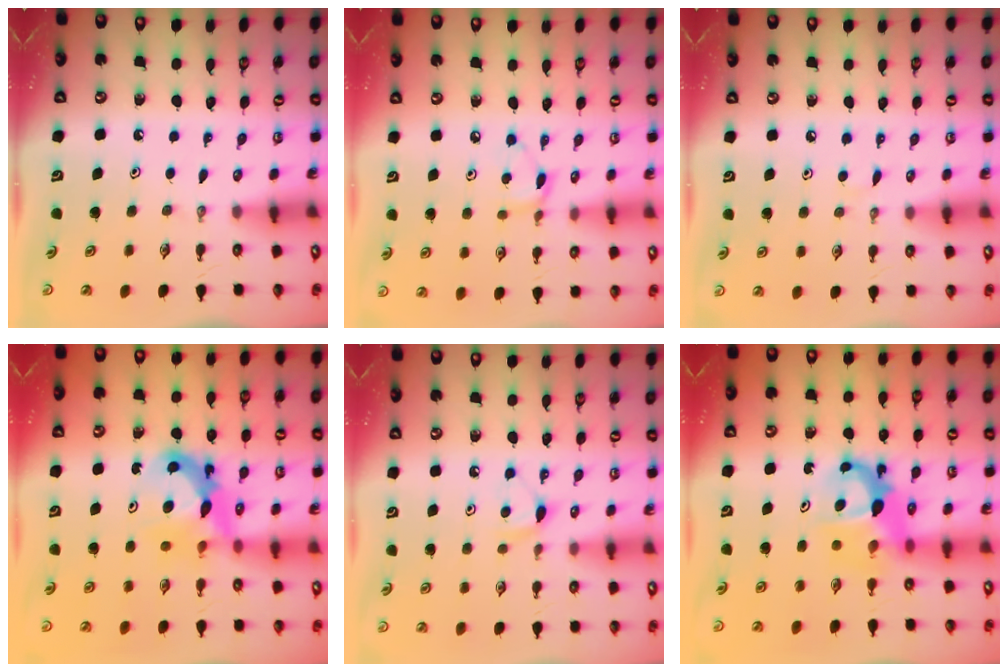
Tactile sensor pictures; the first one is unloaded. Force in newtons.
{"total": 5.7, "press": 5.6, "slide": 0.6}
{"total": 2.1, "press": 2.1, "slide": 0.3}
{"total": 8.3, "press": 8.3, "slide": 0.6}
{"total": 6.2, "press": 6.2, "slide": 0.6}
{"total": 6.8, "press": 6.7, "slide": 0.4}